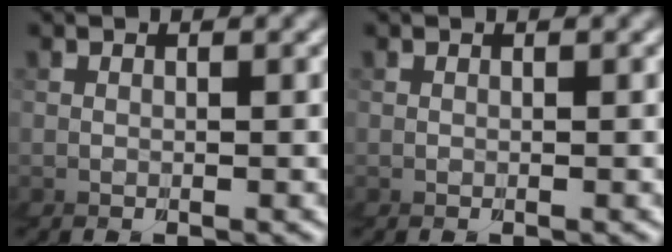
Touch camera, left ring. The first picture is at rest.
{"total": 0.0}